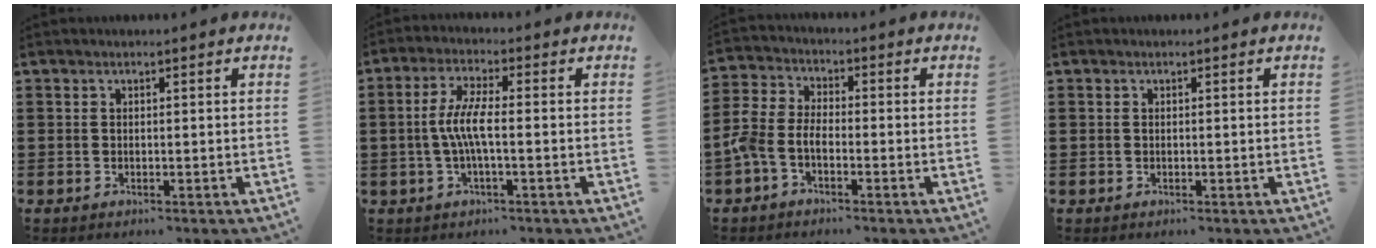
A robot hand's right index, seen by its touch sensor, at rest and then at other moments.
{"total": 5.6, "force": [-0.9, 1.1, 5.4], "torque": [-0.118, -0.005, -0.026]}
{"total": 4.4, "force": [-2.7, 2.0, 2.8], "torque": [-0.085, -0.004, -0.062]}
{"total": 0.0}